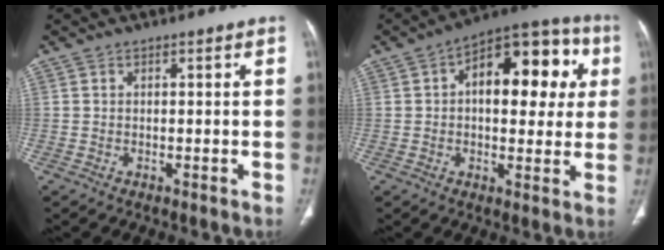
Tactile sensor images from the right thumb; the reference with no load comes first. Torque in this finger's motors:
{"motor_torque": [-0.76, 1.30, 0.70, 0.56, 0.11]}